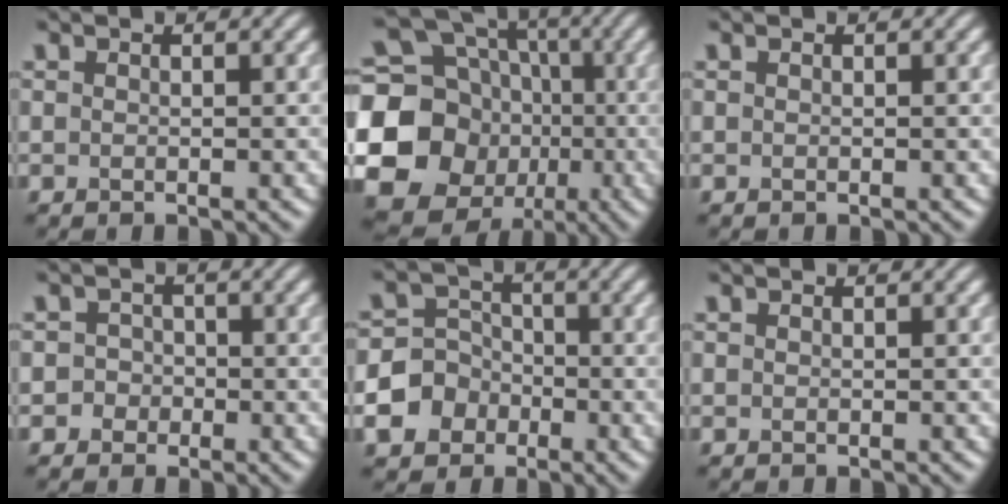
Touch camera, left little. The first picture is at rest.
{"total": 21.5, "force": [-3.7, 19.8, 7.5], "torque": [-0.179, -0.013, -0.095]}
{"total": 0.0}
{"total": 1.8, "force": [-0.6, 1.7, 0.1], "torque": [0.029, 0.004, -0.018]}
{"total": 6.2, "force": [-2.6, 5.4, 1.8], "torque": [-0.022, -0.002, -0.072]}
{"total": 0.0}